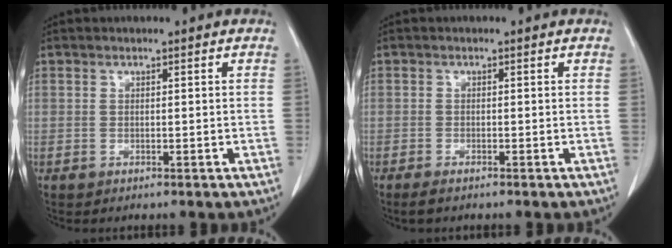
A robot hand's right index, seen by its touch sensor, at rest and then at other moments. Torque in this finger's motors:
{"motor_torque": [0.18, -0.13, 0.02, 0.02]}